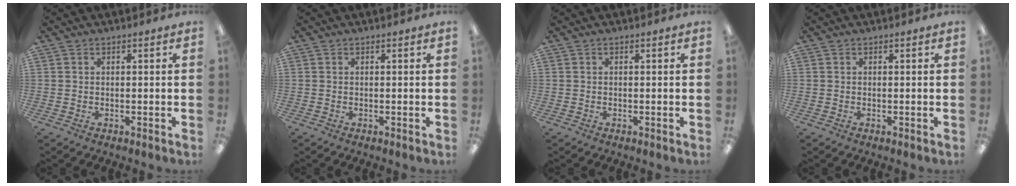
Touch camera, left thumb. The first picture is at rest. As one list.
[{"total": 0.0}, {"total": 0.0}, {"total": 0.0}]